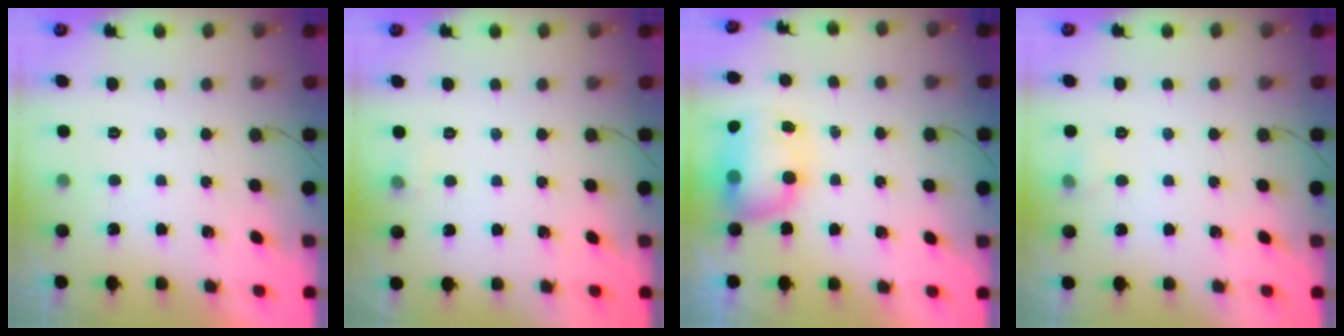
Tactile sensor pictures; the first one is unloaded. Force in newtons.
{"total": 4.3, "press": 2.9, "slide": 3.2}
{"total": 7.9, "press": 7.8, "slide": 1.1}
{"total": 4.2, "press": 4.1, "slide": 1.0}